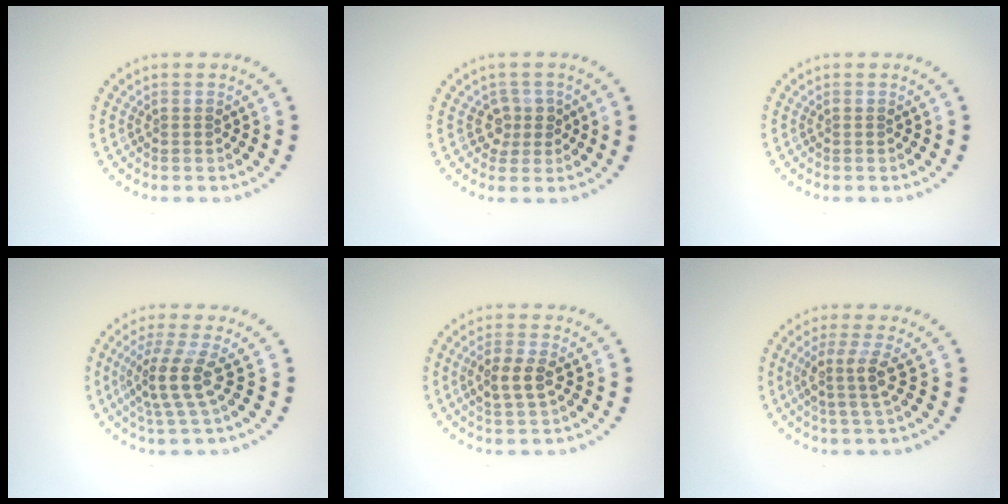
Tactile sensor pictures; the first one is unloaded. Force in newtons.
{"total": 2.0, "press": 1.6, "slide": 1.2}
{"total": 0.0}
{"total": 3.7, "press": 2.7, "slide": 2.5}
{"total": 2.7, "press": 2.6, "slide": 0.7}
{"total": 2.7, "press": 2.0, "slide": 1.8}